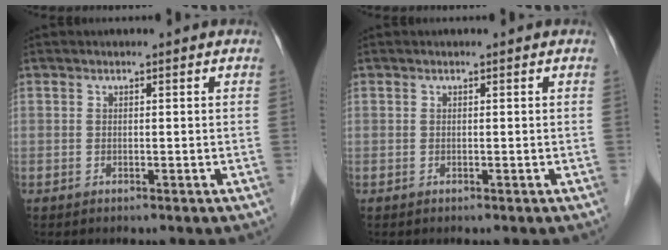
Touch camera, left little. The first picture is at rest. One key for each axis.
{"total": 0.0}